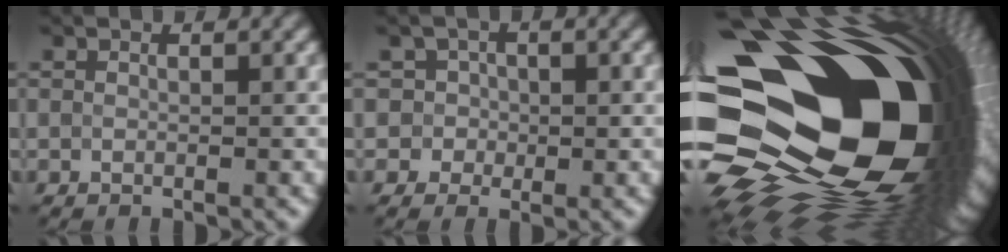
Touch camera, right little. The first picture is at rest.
{"total": 1.9, "force": [-0.1, 1.9, 0.0], "torque": [0.024, 0.016, -0.005]}
{"total": 21.7, "force": [0.1, 13.4, 17.1], "torque": [-0.292, -0.026, -0.007]}